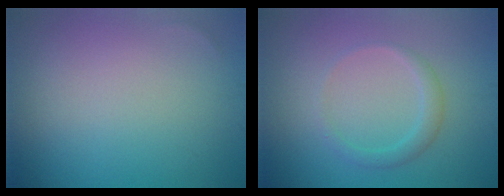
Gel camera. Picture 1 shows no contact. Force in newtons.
{"total": 1.8, "press": 1.8, "slide": 0.1}